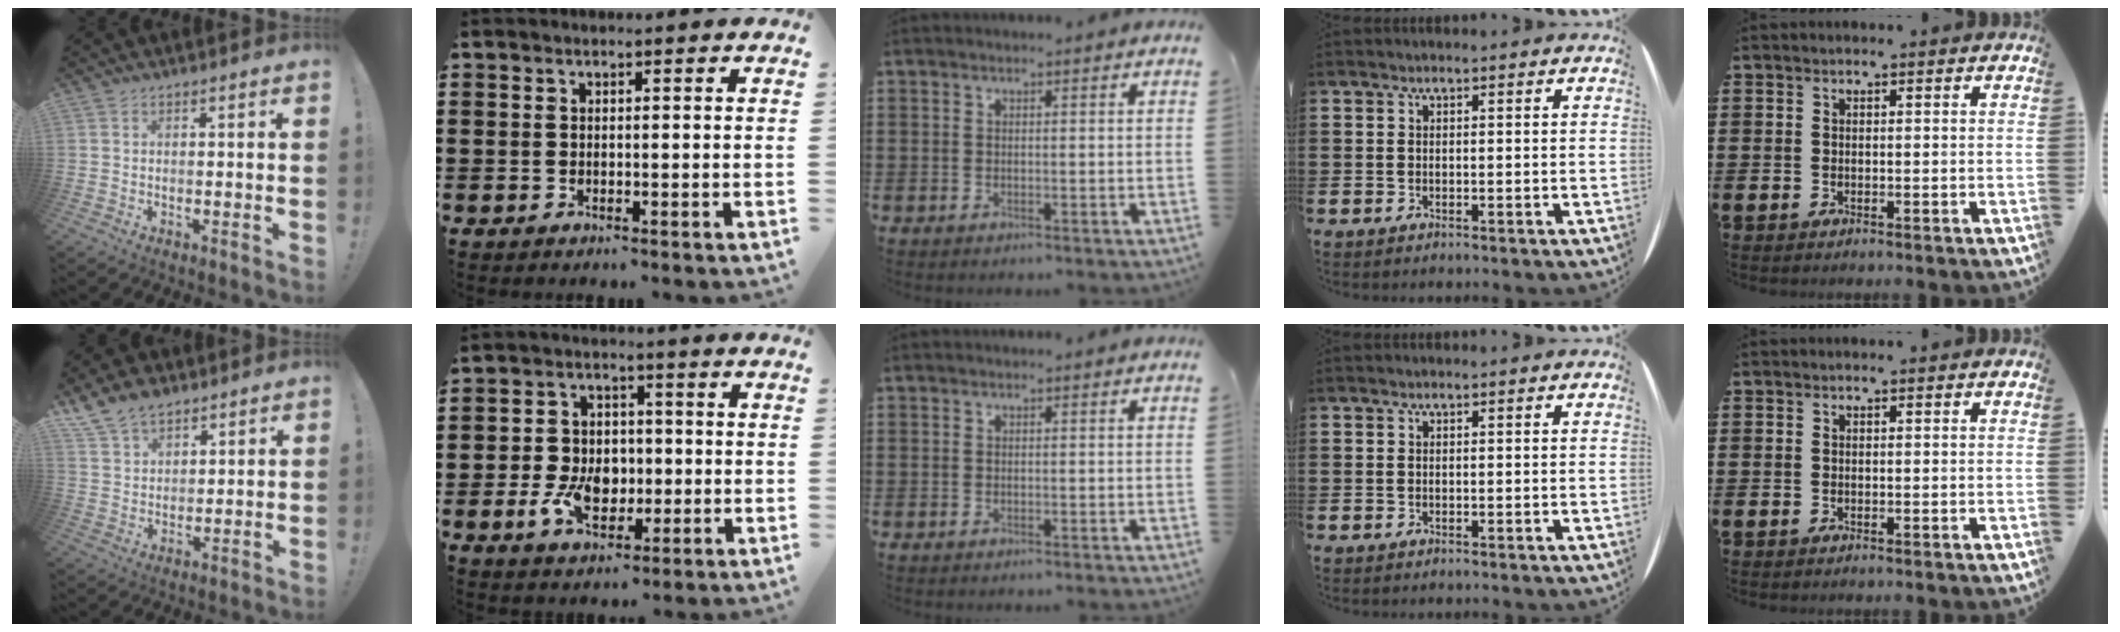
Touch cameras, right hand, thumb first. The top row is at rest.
{"thumb": {"total": 8.5, "force": [6.6, 4.5, 2.9], "torque": [-0.060, -0.035, 0.131]}, "index": {"total": 7.3, "force": [-1.5, 5.1, 5.0], "torque": [-0.113, 0.010, -0.029]}}